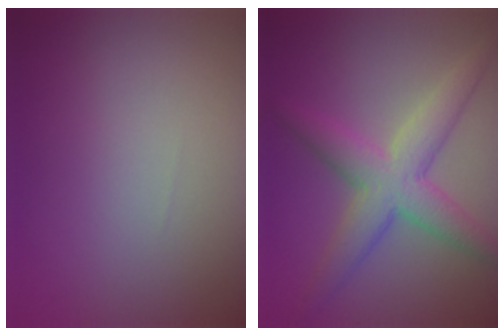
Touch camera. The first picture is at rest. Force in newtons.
{"total": 5.3, "press": 5.3, "slide": 0.1}